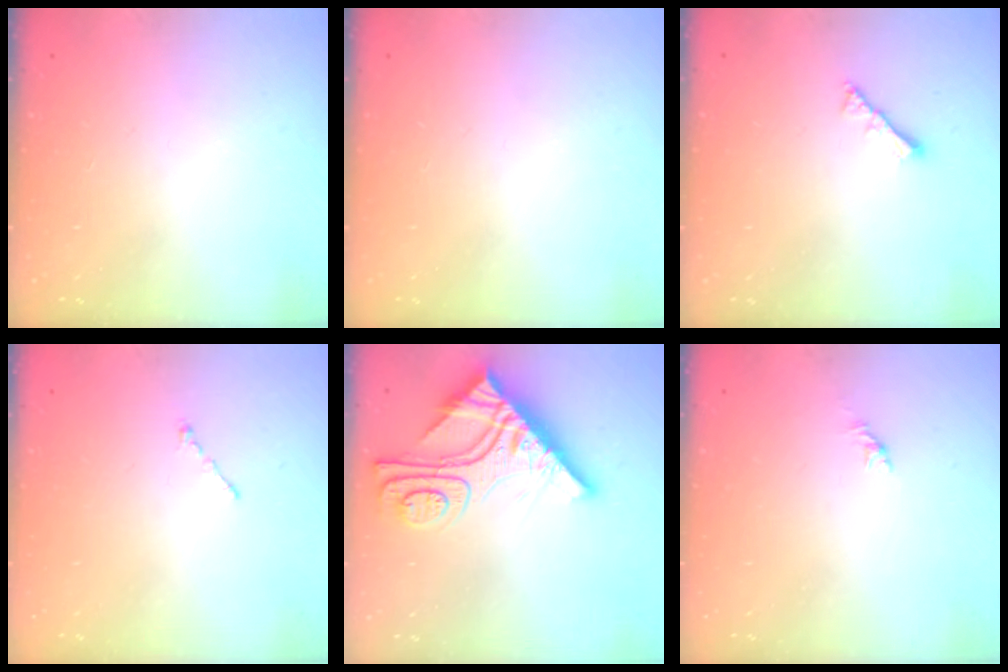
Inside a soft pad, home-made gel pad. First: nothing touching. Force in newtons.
{"total": 0.0}
{"total": 2.8, "press": 2.8, "slide": 0.6}
{"total": 0.7, "press": 0.7, "slide": 0.2}
{"total": 17.0, "press": 16.9, "slide": 1.4}
{"total": 0.0}